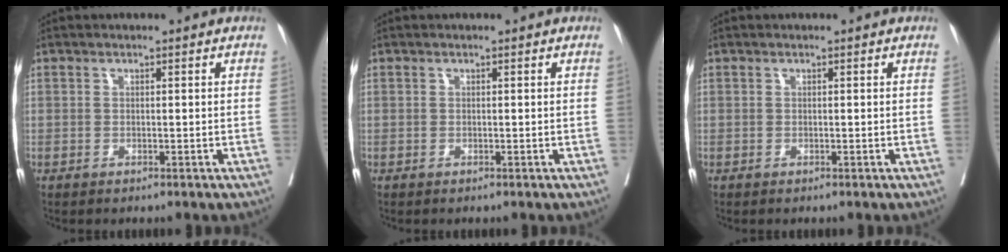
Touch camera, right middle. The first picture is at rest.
{"total": 0.0}
{"total": 0.0}